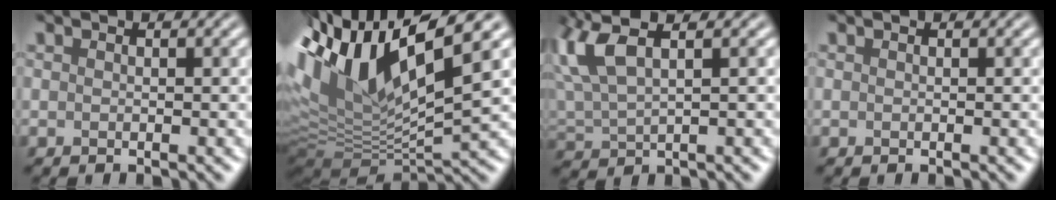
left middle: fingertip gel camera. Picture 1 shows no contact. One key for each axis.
{"total": 13.1, "fx": 4.0, "fy": 4.3, "fz": 11.7, "tx": -0.255, "ty": 0.006, "tz": 0.105}
{"total": 3.9, "fx": 1.6, "fy": 1.2, "fz": 3.4, "tx": -0.109, "ty": 0.010, "tz": 0.056}
{"total": 0.0}